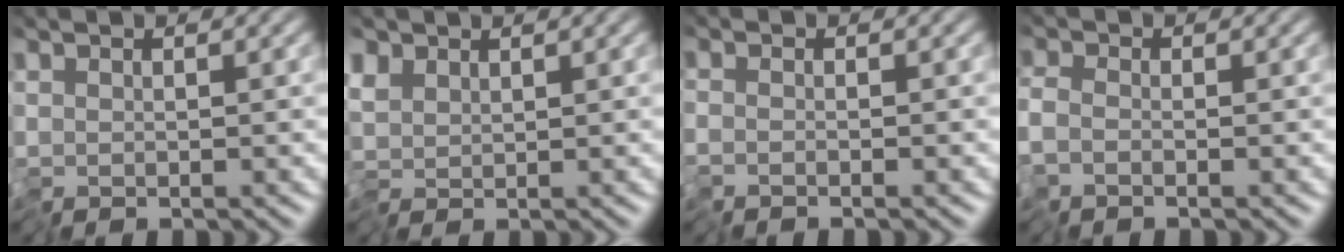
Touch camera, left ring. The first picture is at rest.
{"total": 1.1, "force": [0.4, 0.8, 0.5], "torque": [-0.004, 0.002, 0.002]}
{"total": 0.7, "force": [-0.6, -0.3, -0.2], "torque": [0.011, -0.001, -0.013]}
{"total": 1.4, "force": [-1.2, 0.6, 0.3], "torque": [0.005, -0.003, -0.028]}